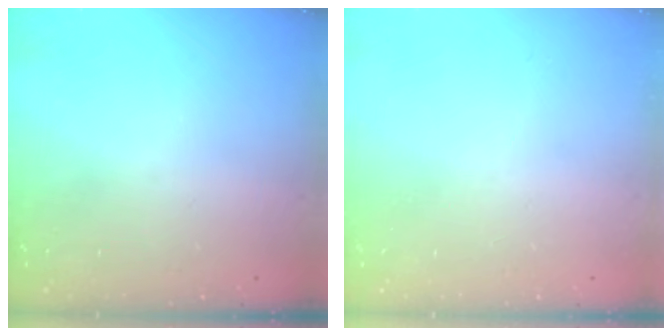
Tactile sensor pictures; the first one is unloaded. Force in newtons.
{"total": 0.0}